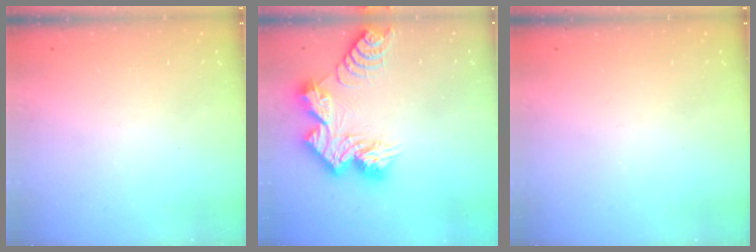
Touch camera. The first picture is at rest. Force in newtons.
{"total": 13.3, "press": 13.3, "slide": 1.3}
{"total": 0.0}